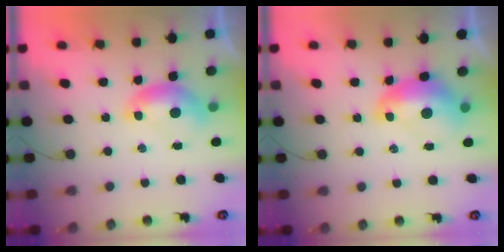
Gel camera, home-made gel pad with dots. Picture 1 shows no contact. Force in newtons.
{"total": 2.8, "press": 2.7, "slide": 0.7}